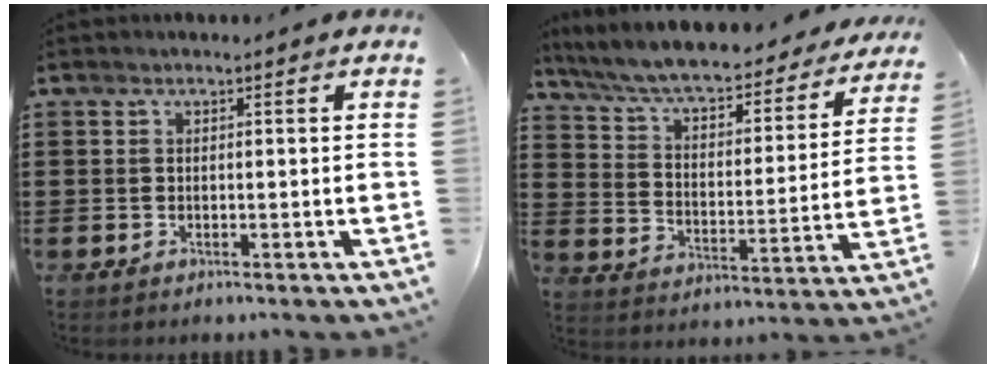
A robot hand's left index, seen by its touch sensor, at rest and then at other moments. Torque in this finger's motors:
{"motor_torque": [2.14, 0.00, 0.99, 0.21]}